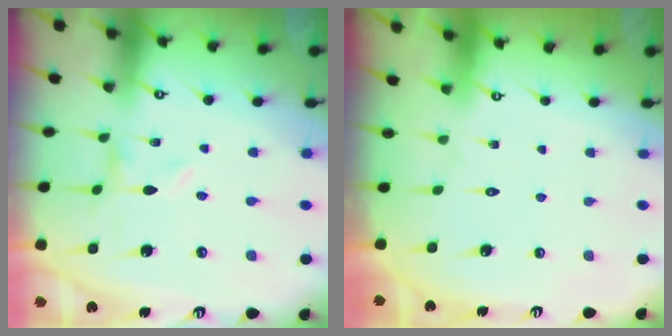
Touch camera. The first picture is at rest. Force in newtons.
{"total": 1.7, "press": 1.7, "slide": 0.1}